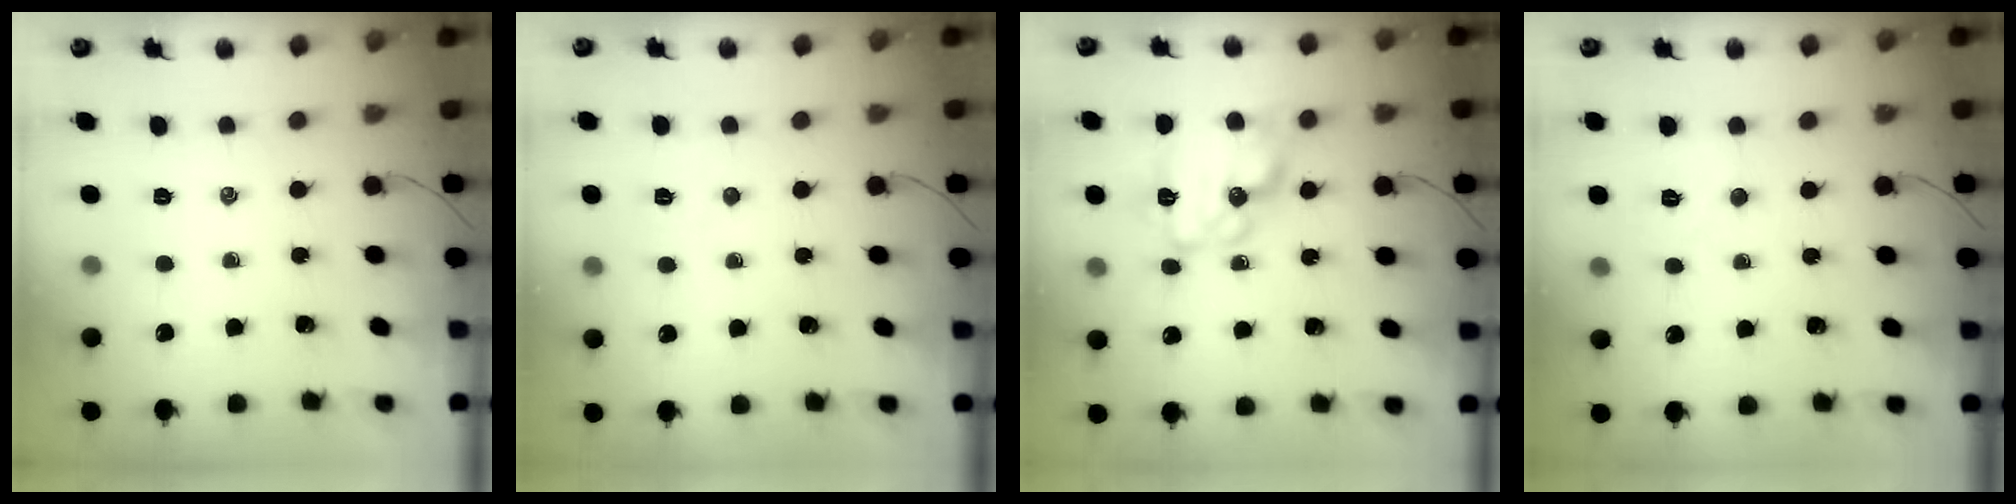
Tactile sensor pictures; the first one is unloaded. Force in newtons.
{"total": 3.6, "press": 3.5, "slide": 1.0}
{"total": 16.2, "press": 16.2, "slide": 1.1}
{"total": 4.7, "press": 4.6, "slide": 1.0}